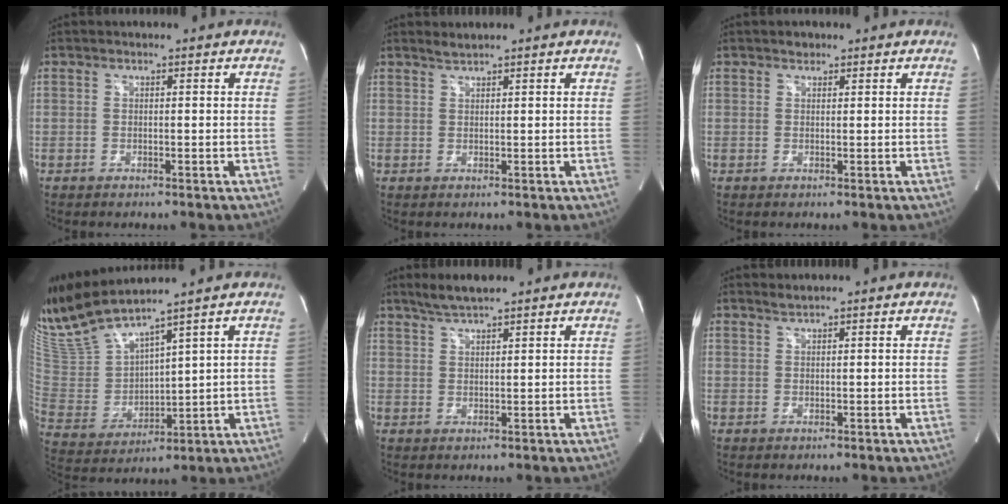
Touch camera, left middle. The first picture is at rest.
{"total": 1.1, "force": [1.1, -0.2, 0.1], "torque": [-0.007, 0.003, 0.025]}
{"total": 1.0, "force": [0.8, 0.6, 0.2], "torque": [-0.007, 0.000, 0.012]}
{"total": 13.0, "force": [11.5, -0.4, 6.1], "torque": [-0.136, -0.009, 0.242]}
{"total": 4.2, "force": [3.5, 0.2, 2.2], "torque": [-0.052, 0.008, 0.070]}
{"total": 0.9, "force": [0.8, -0.2, 0.1], "torque": [-0.007, 0.003, 0.020]}